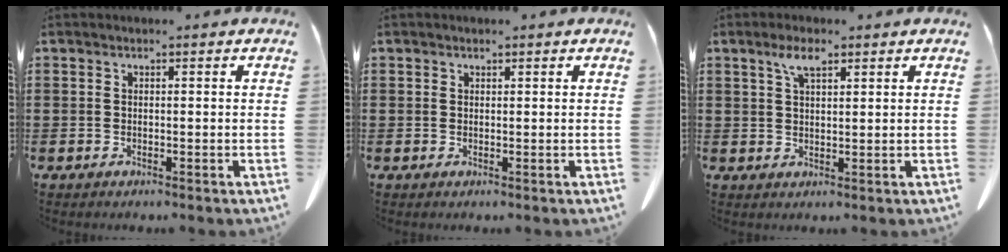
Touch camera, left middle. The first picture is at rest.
{"total": 0.6, "force": [0.4, 0.3, 0.1], "torque": [-0.004, -0.001, 0.010]}
{"total": 4.1, "force": [2.4, 1.2, 3.1], "torque": [-0.068, 0.006, 0.041]}